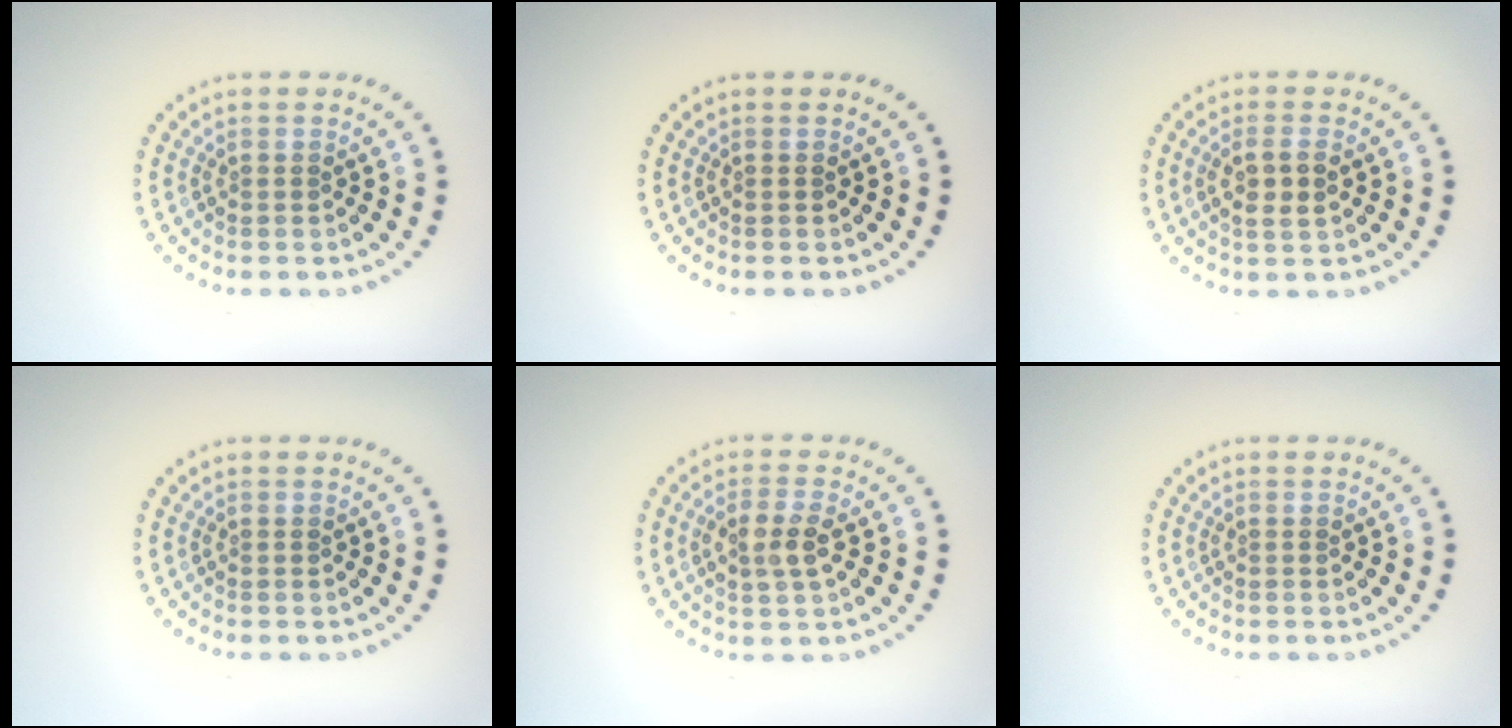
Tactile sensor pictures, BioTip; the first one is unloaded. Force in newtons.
{"total": 0.0}
{"total": 2.3, "press": 2.2, "slide": 0.7}
{"total": 0.0}
{"total": 2.7, "press": 2.6, "slide": 0.8}
{"total": 0.0}